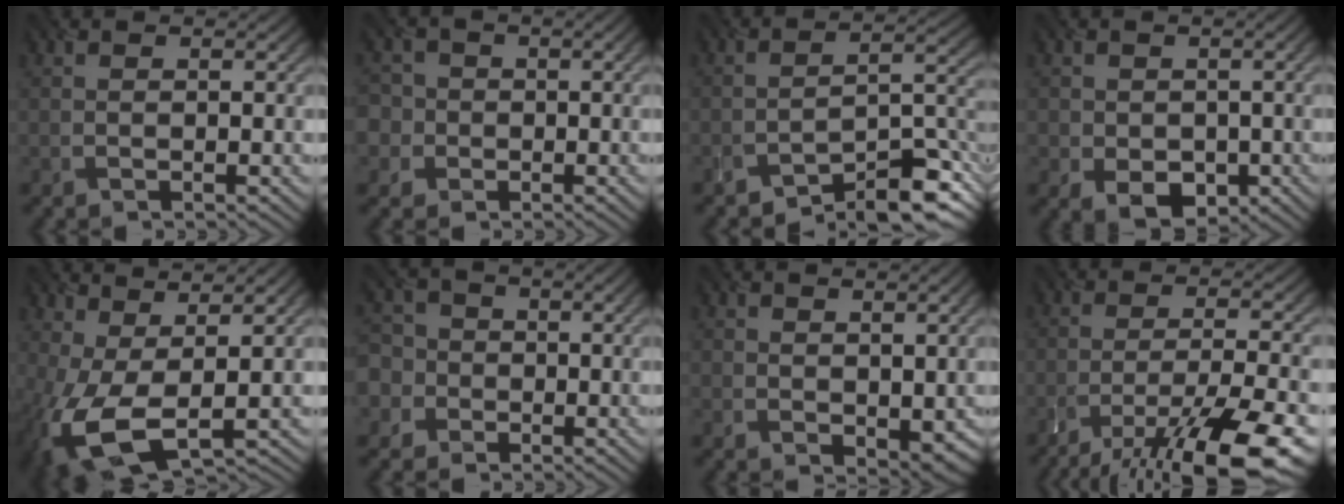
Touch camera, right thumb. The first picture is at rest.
{"total": 4.8, "force": [-0.8, 4.7, 0.7], "torque": [-0.027, 0.010, -0.040]}
{"total": 8.0, "force": [-7.0, 1.5, 3.5], "torque": [-0.035, 0.014, -0.124]}
{"total": 3.9, "force": [-1.3, 3.1, 1.9], "torque": [-0.043, -0.015, -0.018]}
{"total": 9.7, "force": [-2.0, 4.2, 8.5], "torque": [-0.215, -0.011, -0.033]}
{"total": 6.2, "force": [-1.3, 5.9, 1.4], "torque": [-0.056, 0.004, -0.053]}
{"total": 3.0, "force": [0.2, 2.1, 2.1], "torque": [-0.036, -0.014, 0.012]}
{"total": 14.2, "force": [-10.0, 3.3, 9.5], "torque": [-0.160, -0.015, -0.154]}